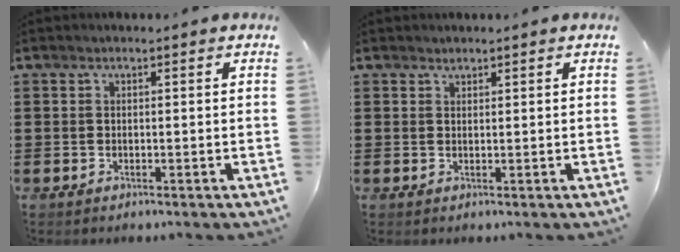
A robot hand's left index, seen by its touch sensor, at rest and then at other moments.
{"total": 0.8, "force": [0.7, 0.3, 0.1], "torque": [-0.002, 0.000, 0.014]}